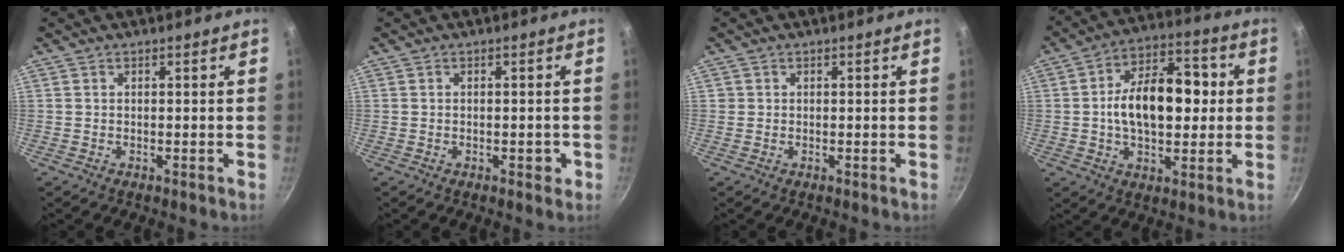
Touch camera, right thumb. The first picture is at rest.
{"total": 1.8, "force": [-0.7, 0.9, 1.3], "torque": [-0.012, 0.004, -0.007]}
{"total": 0.6, "force": [0.1, 0.6, 0.0], "torque": [0.004, 0.003, 0.001]}
{"total": 16.2, "force": [0.7, 9.3, 13.2], "torque": [-0.187, 0.027, 0.007]}